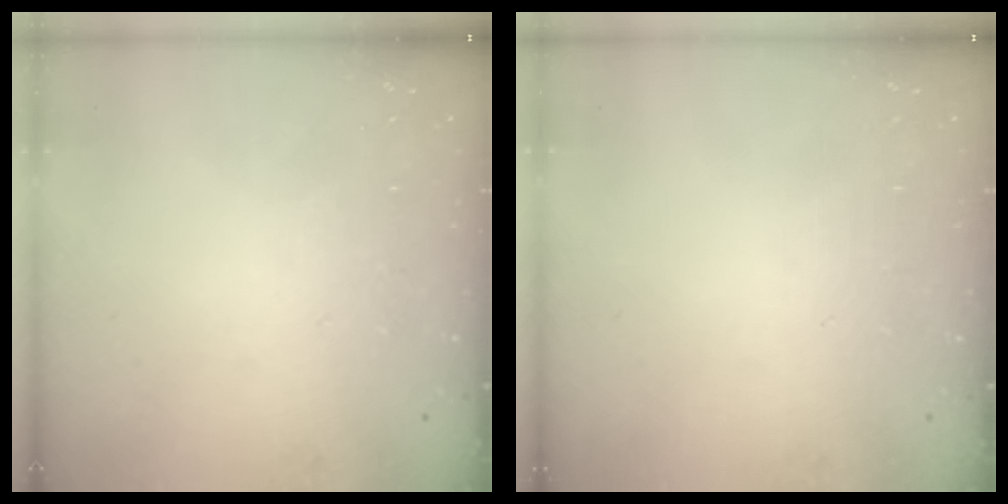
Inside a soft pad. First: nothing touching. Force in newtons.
{"total": 0.0}